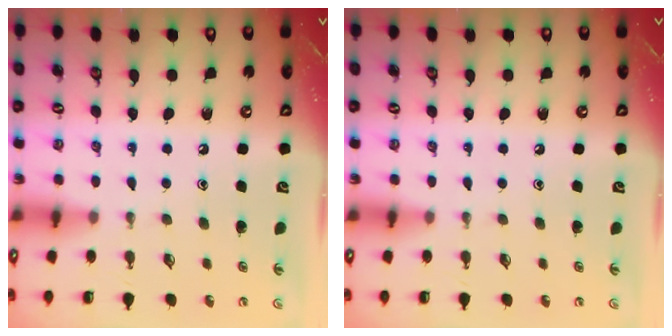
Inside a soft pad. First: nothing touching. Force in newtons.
{"total": 0.0}